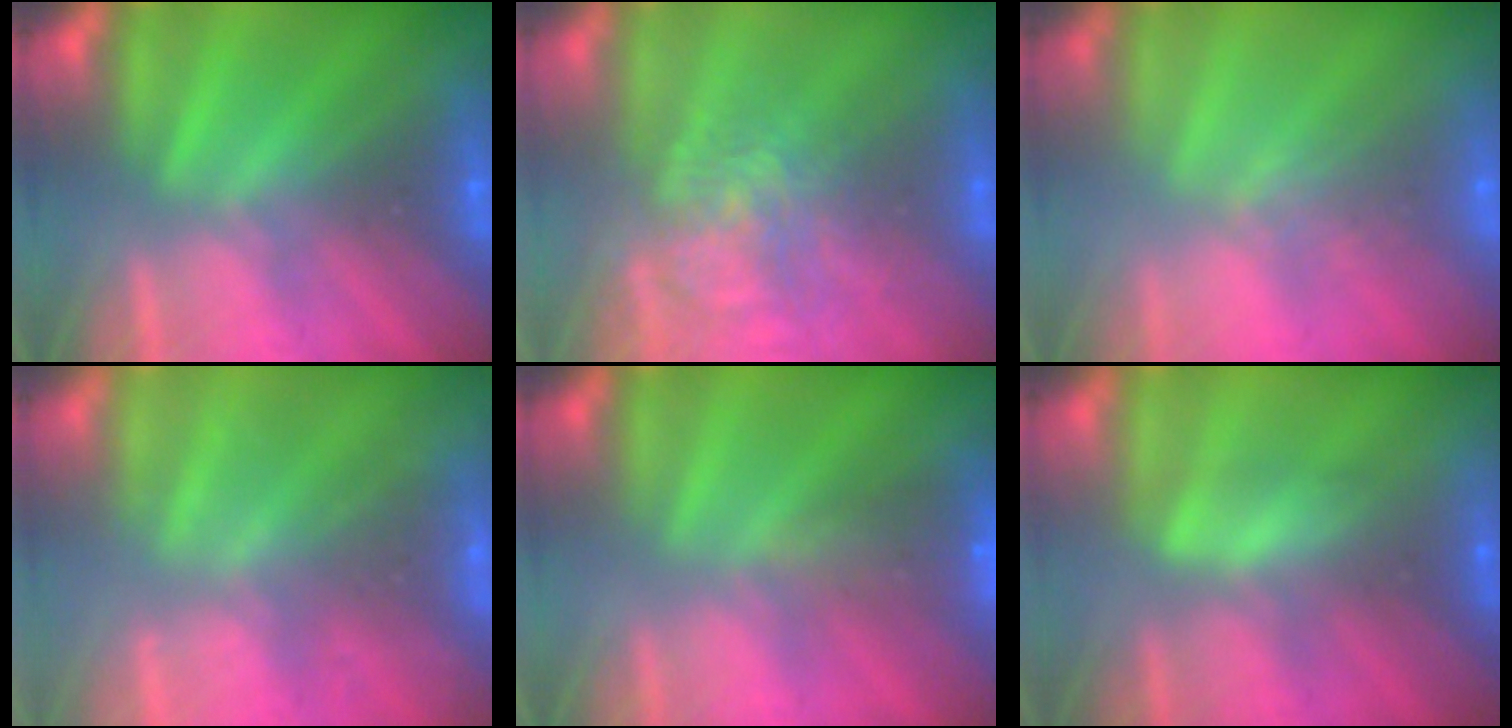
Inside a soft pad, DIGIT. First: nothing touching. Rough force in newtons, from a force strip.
{"total": 3.5}
{"total": 2.4}
{"total": 2.2}
{"total": 8.5}
{"total": 2.3}